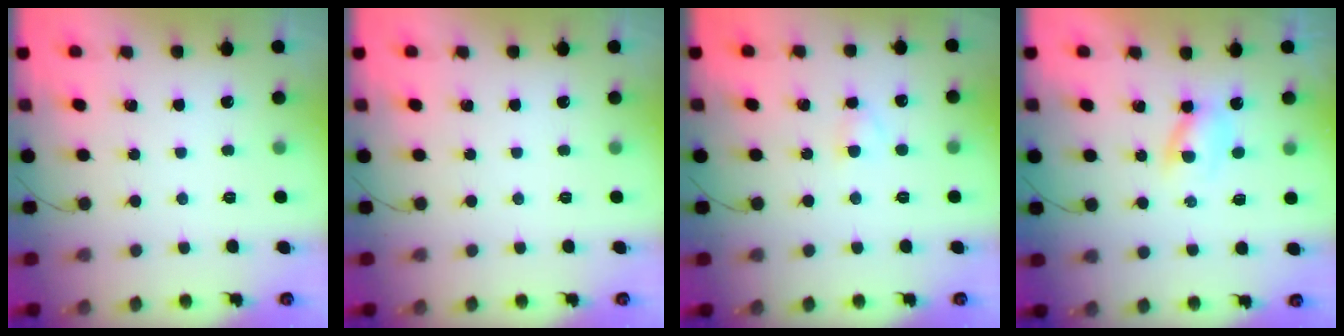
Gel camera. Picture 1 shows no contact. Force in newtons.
{"total": 0.0}
{"total": 2.3, "press": 2.1, "slide": 1.0}
{"total": 2.6, "press": 2.3, "slide": 1.2}